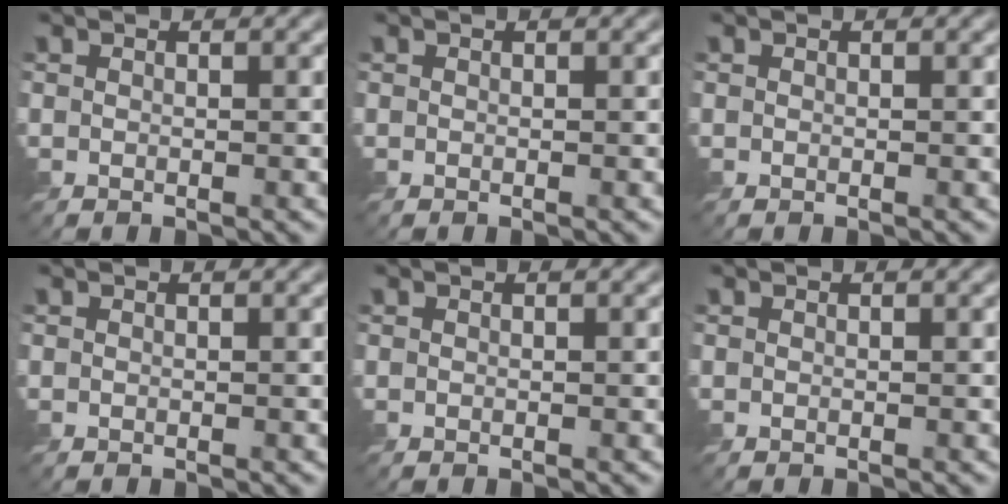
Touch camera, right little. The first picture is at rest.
{"total": 0.0}
{"total": 0.0}
{"total": 0.0}
{"total": 0.0}
{"total": 0.0}